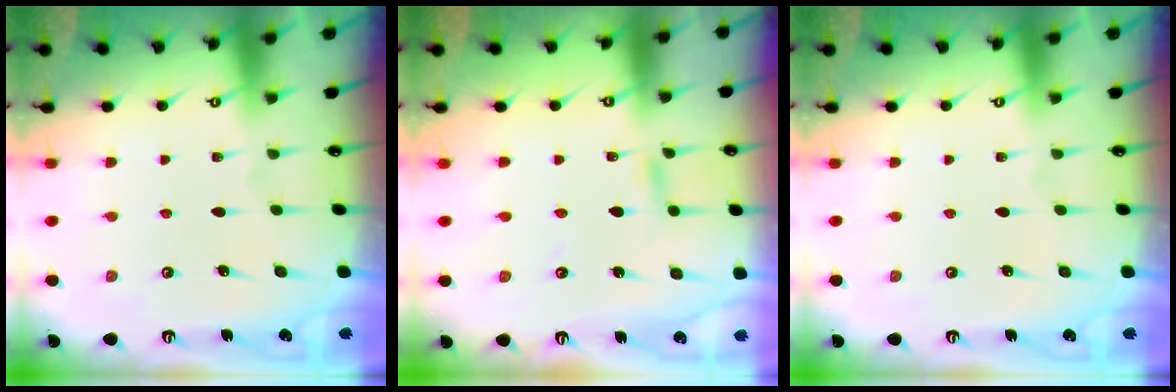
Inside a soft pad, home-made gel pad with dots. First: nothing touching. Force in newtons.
{"total": 2.9, "press": 2.8, "slide": 0.3}
{"total": 0.0}